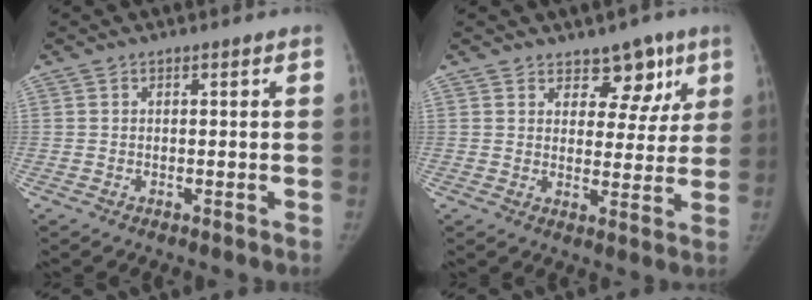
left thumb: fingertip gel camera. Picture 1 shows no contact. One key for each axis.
{"total": 7.6, "fx": 4.9, "fy": 4.9, "fz": 3.1, "tx": 0.006, "ty": -0.021, "tz": 0.066}